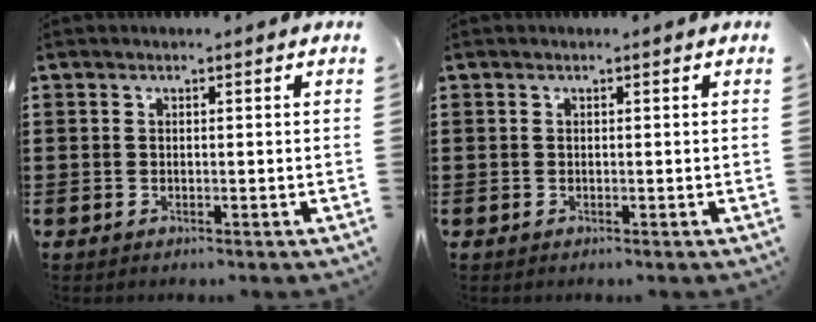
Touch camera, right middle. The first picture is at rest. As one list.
[{"total": 0.0}]